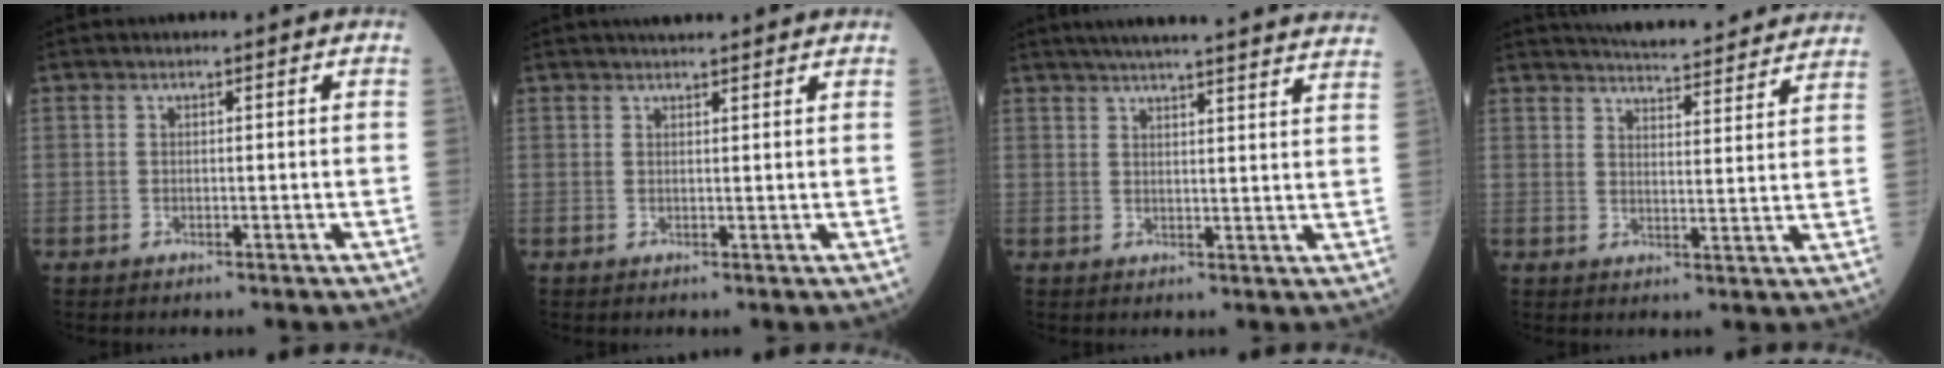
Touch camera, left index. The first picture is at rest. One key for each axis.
{"total": 4.2, "fx": 3.8, "fy": 0.3, "fz": 1.6, "tx": -0.019, "ty": 0.024, "tz": 0.051}
{"total": 25.8, "fx": 23.8, "fy": 0.7, "fz": 9.9, "tx": -0.147, "ty": -0.025, "tz": 0.285}
{"total": 19.7, "fx": 18.5, "fy": 2.0, "fz": 6.2, "tx": -0.082, "ty": -0.012, "tz": 0.229}